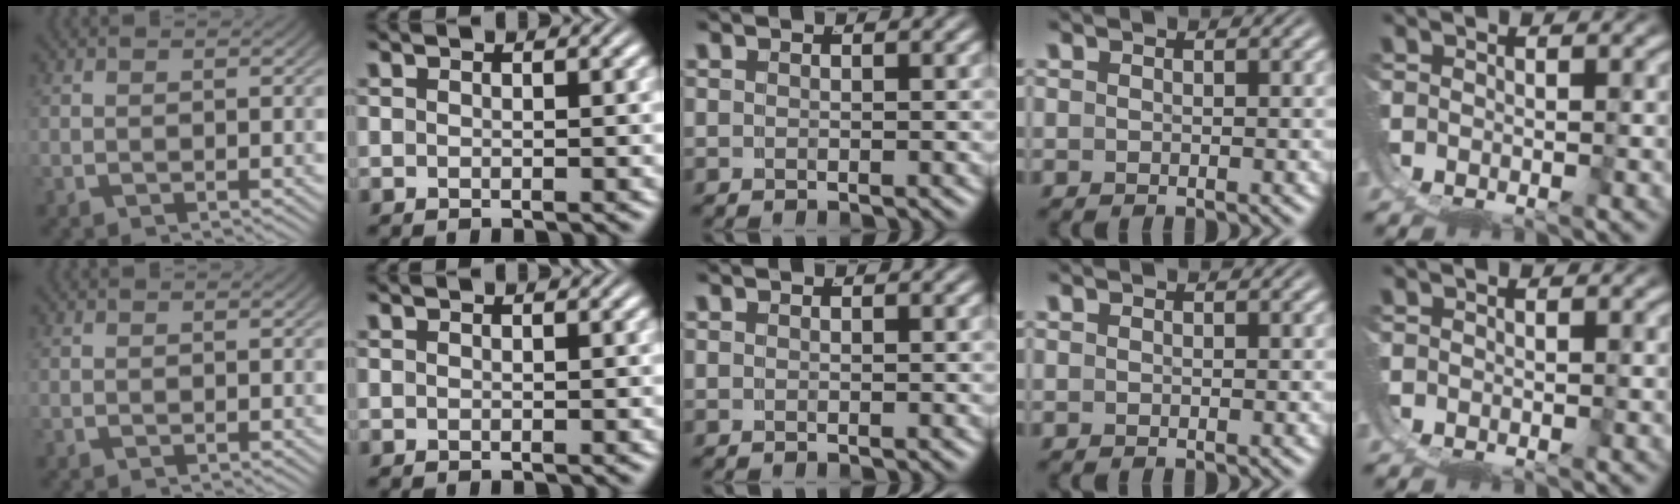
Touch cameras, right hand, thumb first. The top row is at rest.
{}